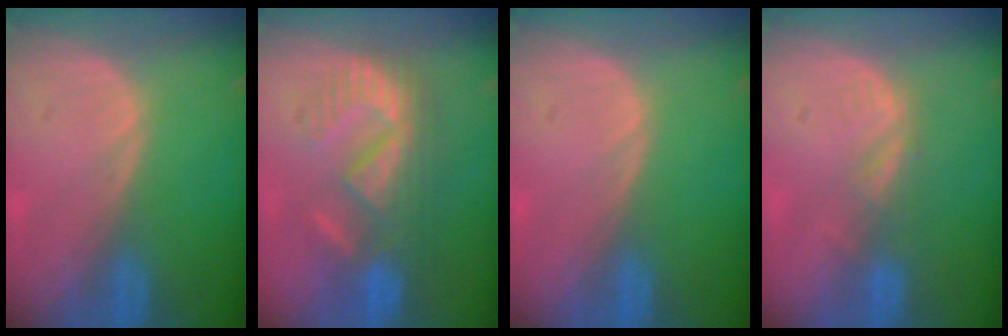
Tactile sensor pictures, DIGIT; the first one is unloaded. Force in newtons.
{"total": 8.7, "press": 8.5, "slide": 1.6}
{"total": 0.0}
{"total": 2.8, "press": 2.2, "slide": 1.7}